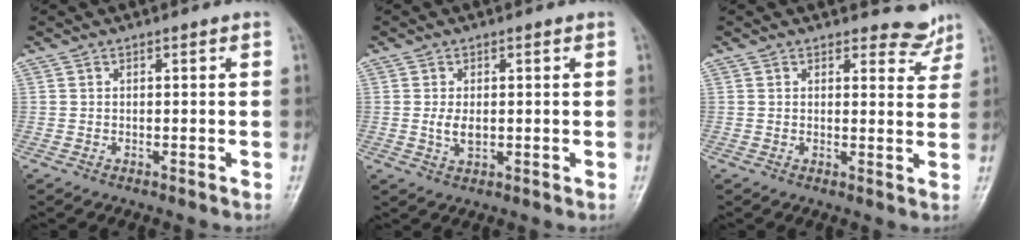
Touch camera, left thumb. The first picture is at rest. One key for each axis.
{"total": 2.8, "fx": 0.1, "fy": 1.7, "fz": 2.3, "tx": -0.041, "ty": -0.006, "tz": 0.004}
{"total": 4.0, "fx": 3.7, "fy": 1.7, "fz": -0.2, "tx": 0.028, "ty": -0.033, "tz": 0.035}